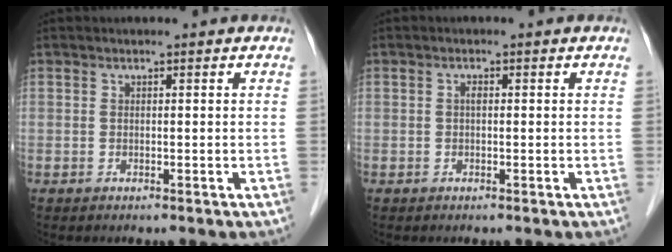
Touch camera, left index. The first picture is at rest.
{"total": 0.8, "force": [-0.2, 0.4, 0.7], "torque": [-0.016, 0.001, -0.005]}